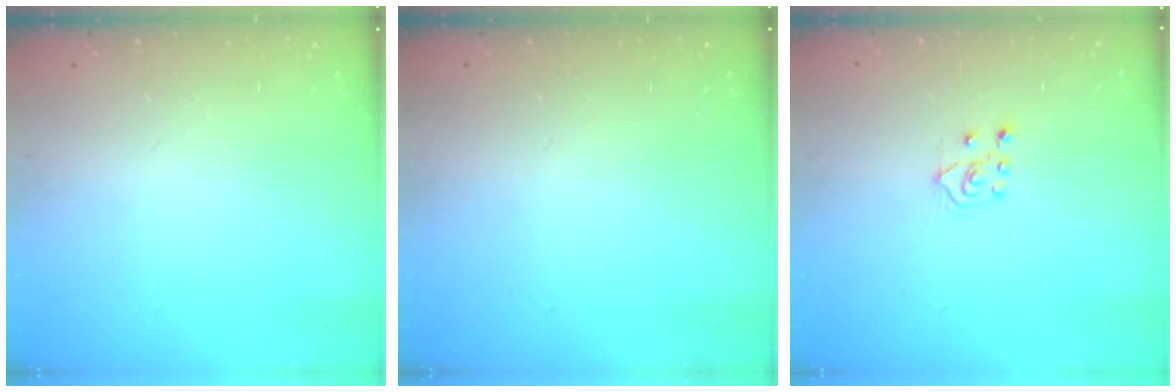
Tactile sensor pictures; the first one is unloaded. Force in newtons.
{"total": 0.0}
{"total": 5.5, "press": 5.5, "slide": 0.4}